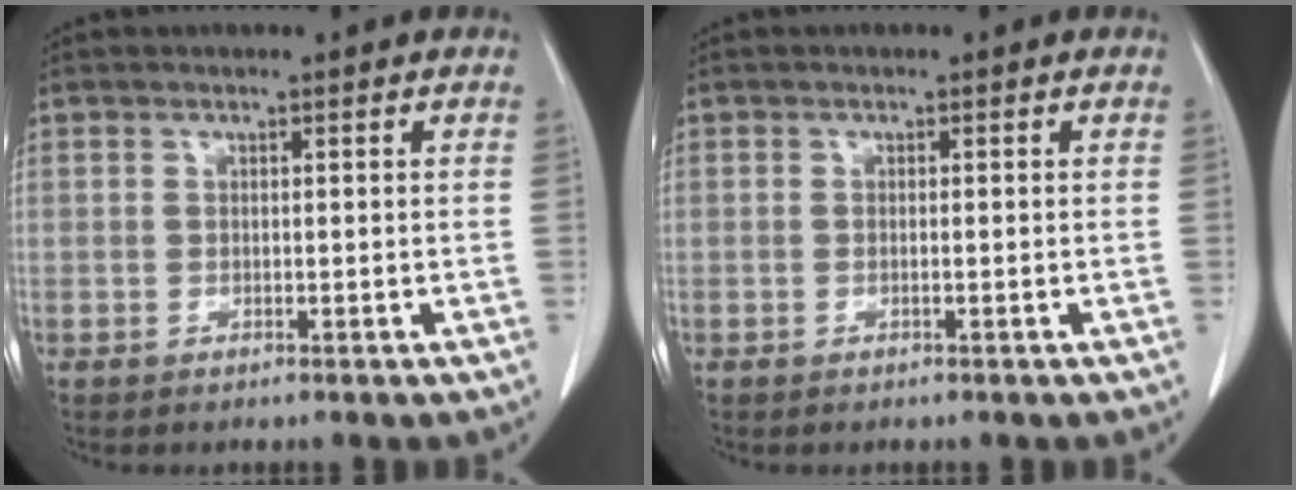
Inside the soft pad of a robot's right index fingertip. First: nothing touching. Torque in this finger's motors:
{"motor_torque": [0.03, -0.01, 0.00, 0.00]}